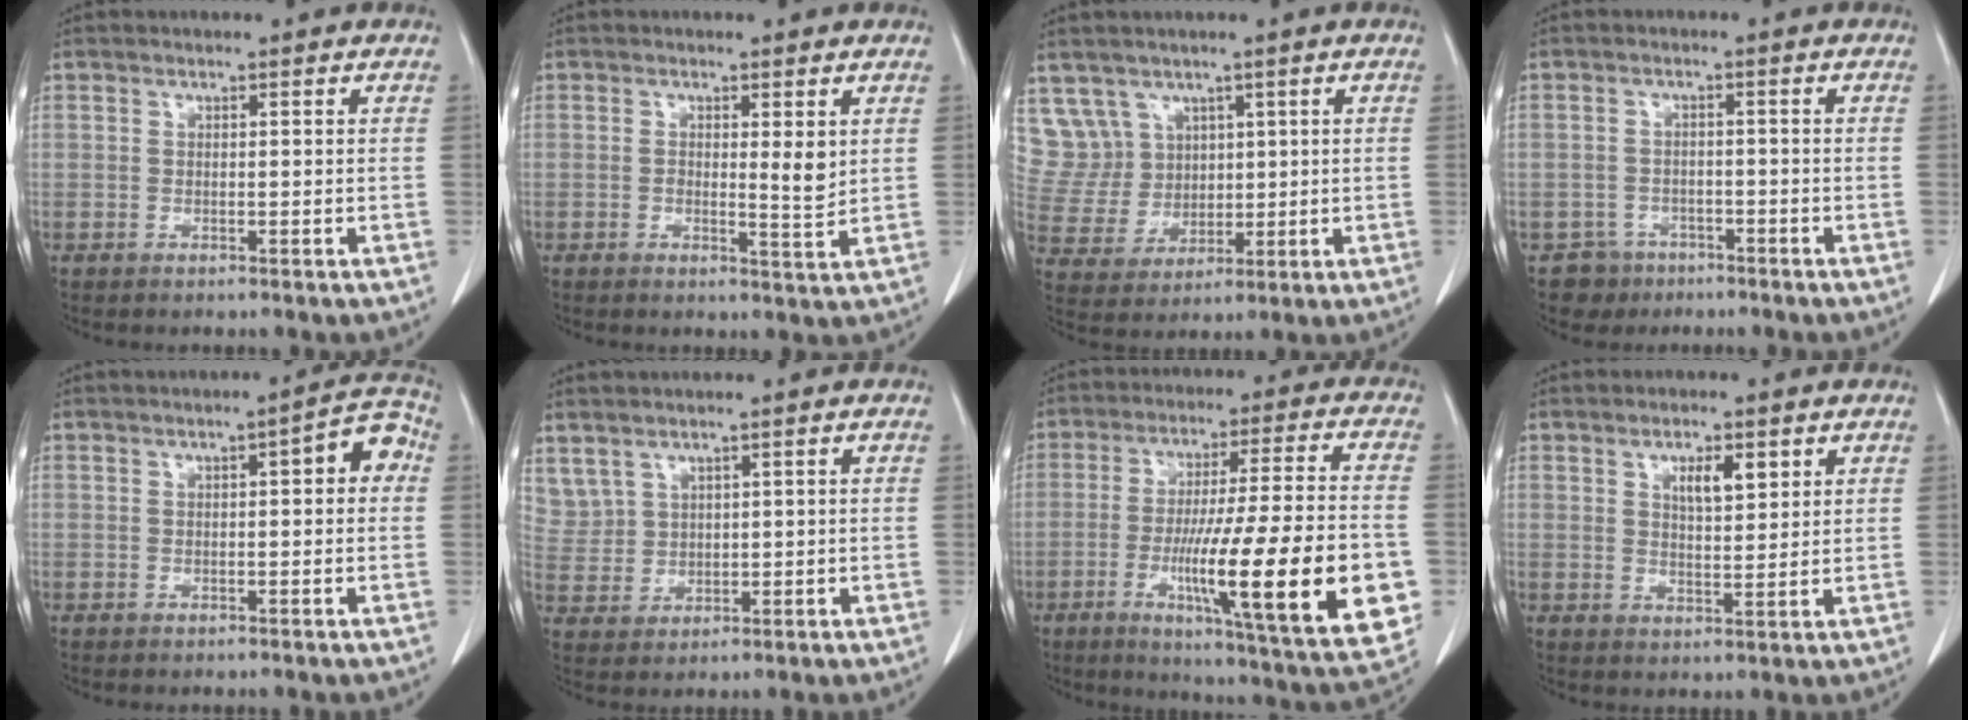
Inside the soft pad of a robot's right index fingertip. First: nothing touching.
{"total": 3.3, "force": [0.7, 0.6, 3.2], "torque": [-0.047, -0.008, 0.010]}
{"total": 8.2, "force": [4.9, 6.6, 0.2], "torque": [-0.011, 0.024, 0.114]}
{"total": 4.7, "force": [-3.0, 3.6, -0.6], "torque": [0.014, 0.013, -0.048]}
{"total": 5.1, "force": [1.0, 1.4, 4.9], "torque": [-0.054, 0.025, 0.008]}
{"total": 6.1, "force": [4.2, 4.3, 1.3], "torque": [-0.043, 0.012, 0.105]}
{"total": 24.7, "force": [-6.3, 1.3, 23.8], "torque": [-0.308, -0.027, -0.092]}
{"total": 4.6, "force": [2.3, 1.5, 3.7], "torque": [-0.065, 0.000, 0.041]}